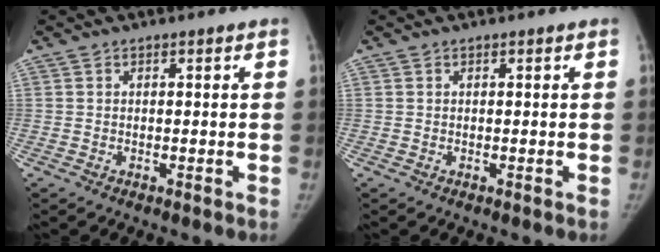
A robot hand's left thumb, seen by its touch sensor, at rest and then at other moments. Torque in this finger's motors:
{"motor_torque": [-0.02, -0.02, 0.07, -0.05, 0.00]}